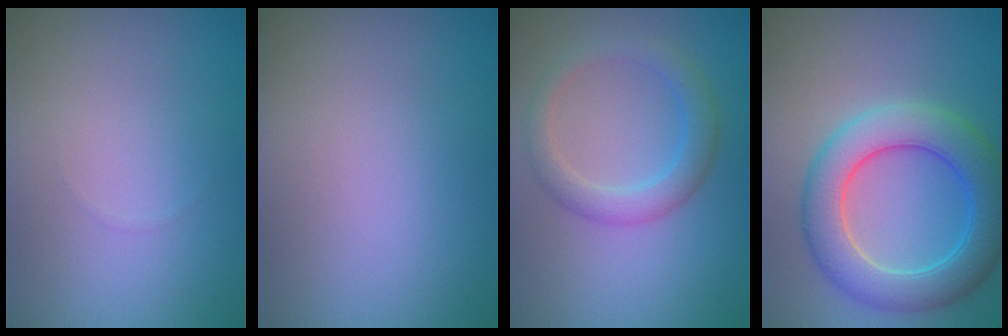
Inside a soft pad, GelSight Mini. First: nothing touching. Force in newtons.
{"total": 0.0}
{"total": 2.9, "press": 2.9, "slide": 0.2}
{"total": 6.9, "press": 6.9, "slide": 0.5}